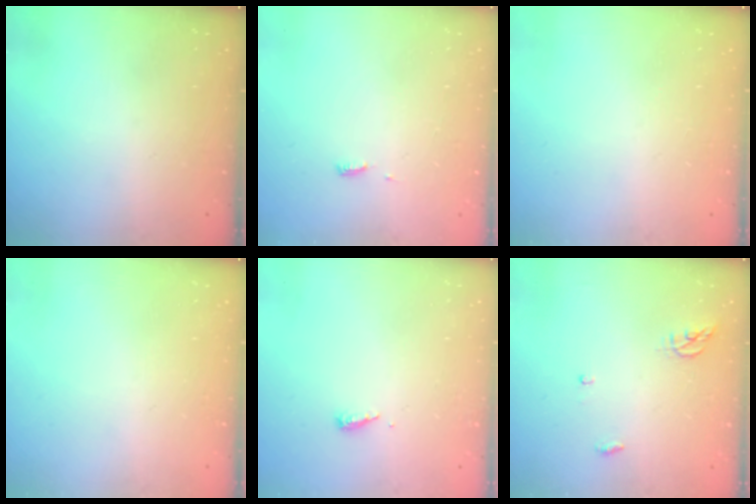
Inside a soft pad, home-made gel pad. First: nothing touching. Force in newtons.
{"total": 3.9, "press": 3.9, "slide": 0.5}
{"total": 0.0}
{"total": 0.0}
{"total": 4.7, "press": 4.6, "slide": 0.4}
{"total": 4.0, "press": 3.9, "slide": 0.4}